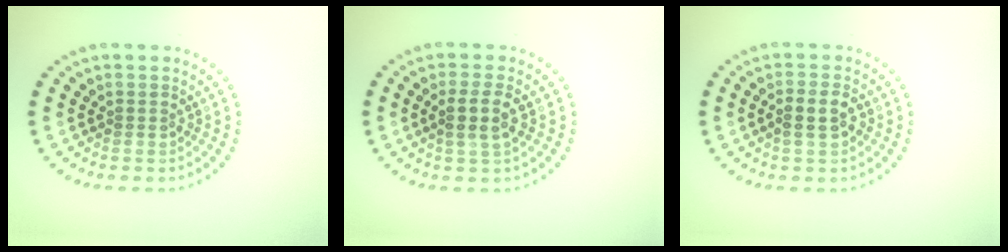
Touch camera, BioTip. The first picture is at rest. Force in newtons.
{"total": 2.3, "press": 2.0, "slide": 1.0}
{"total": 2.4, "press": 2.3, "slide": 0.6}